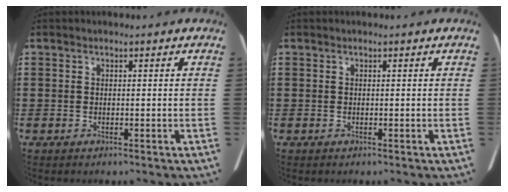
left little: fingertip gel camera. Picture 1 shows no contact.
{"total": 0.0}